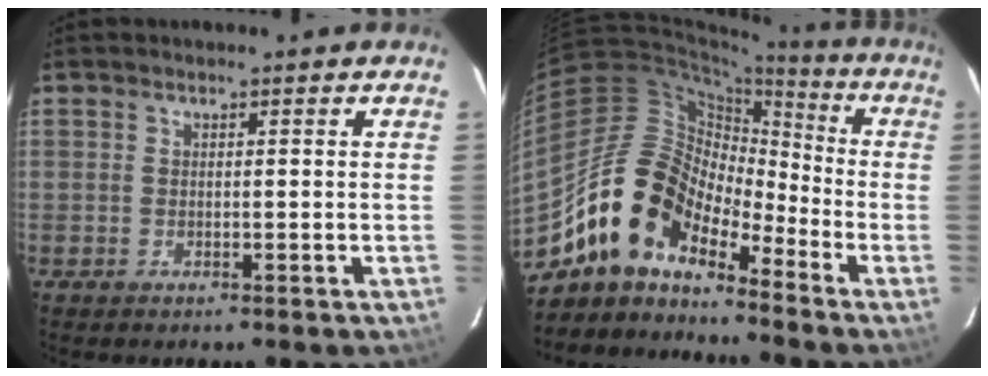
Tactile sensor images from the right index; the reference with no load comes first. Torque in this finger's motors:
{"motor_torque": [1.14, -0.99, 1.05, 0.21]}